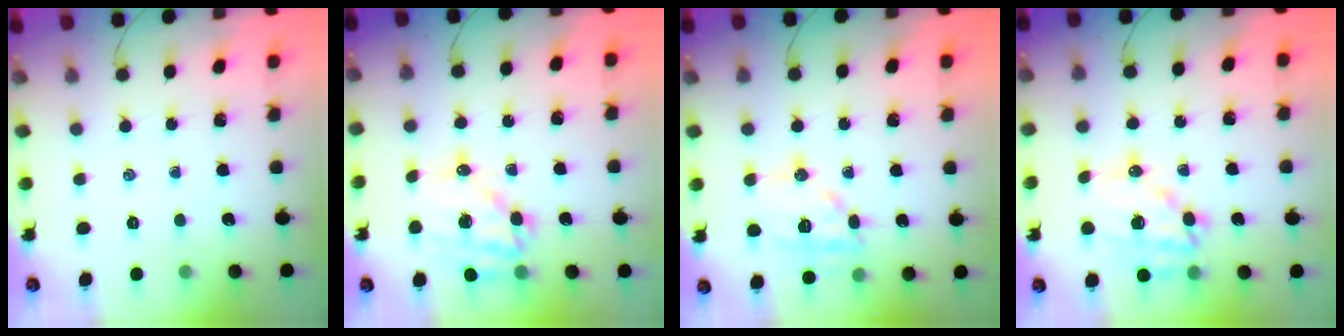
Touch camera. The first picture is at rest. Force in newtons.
{"total": 14.5, "press": 14.2, "slide": 3.2}
{"total": 12.4, "press": 12.3, "slide": 1.3}
{"total": 14.2, "press": 13.8, "slide": 3.2}